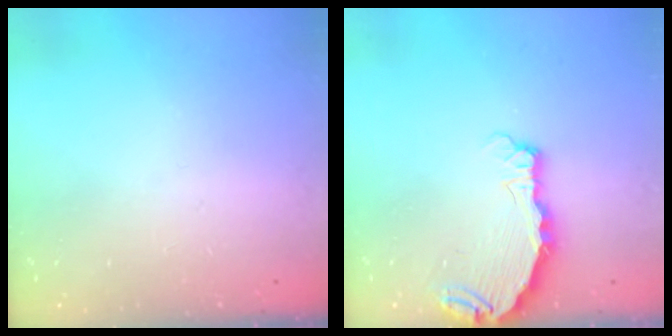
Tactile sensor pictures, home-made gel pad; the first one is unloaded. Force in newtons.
{"total": 5.3, "press": 5.1, "slide": 1.3}